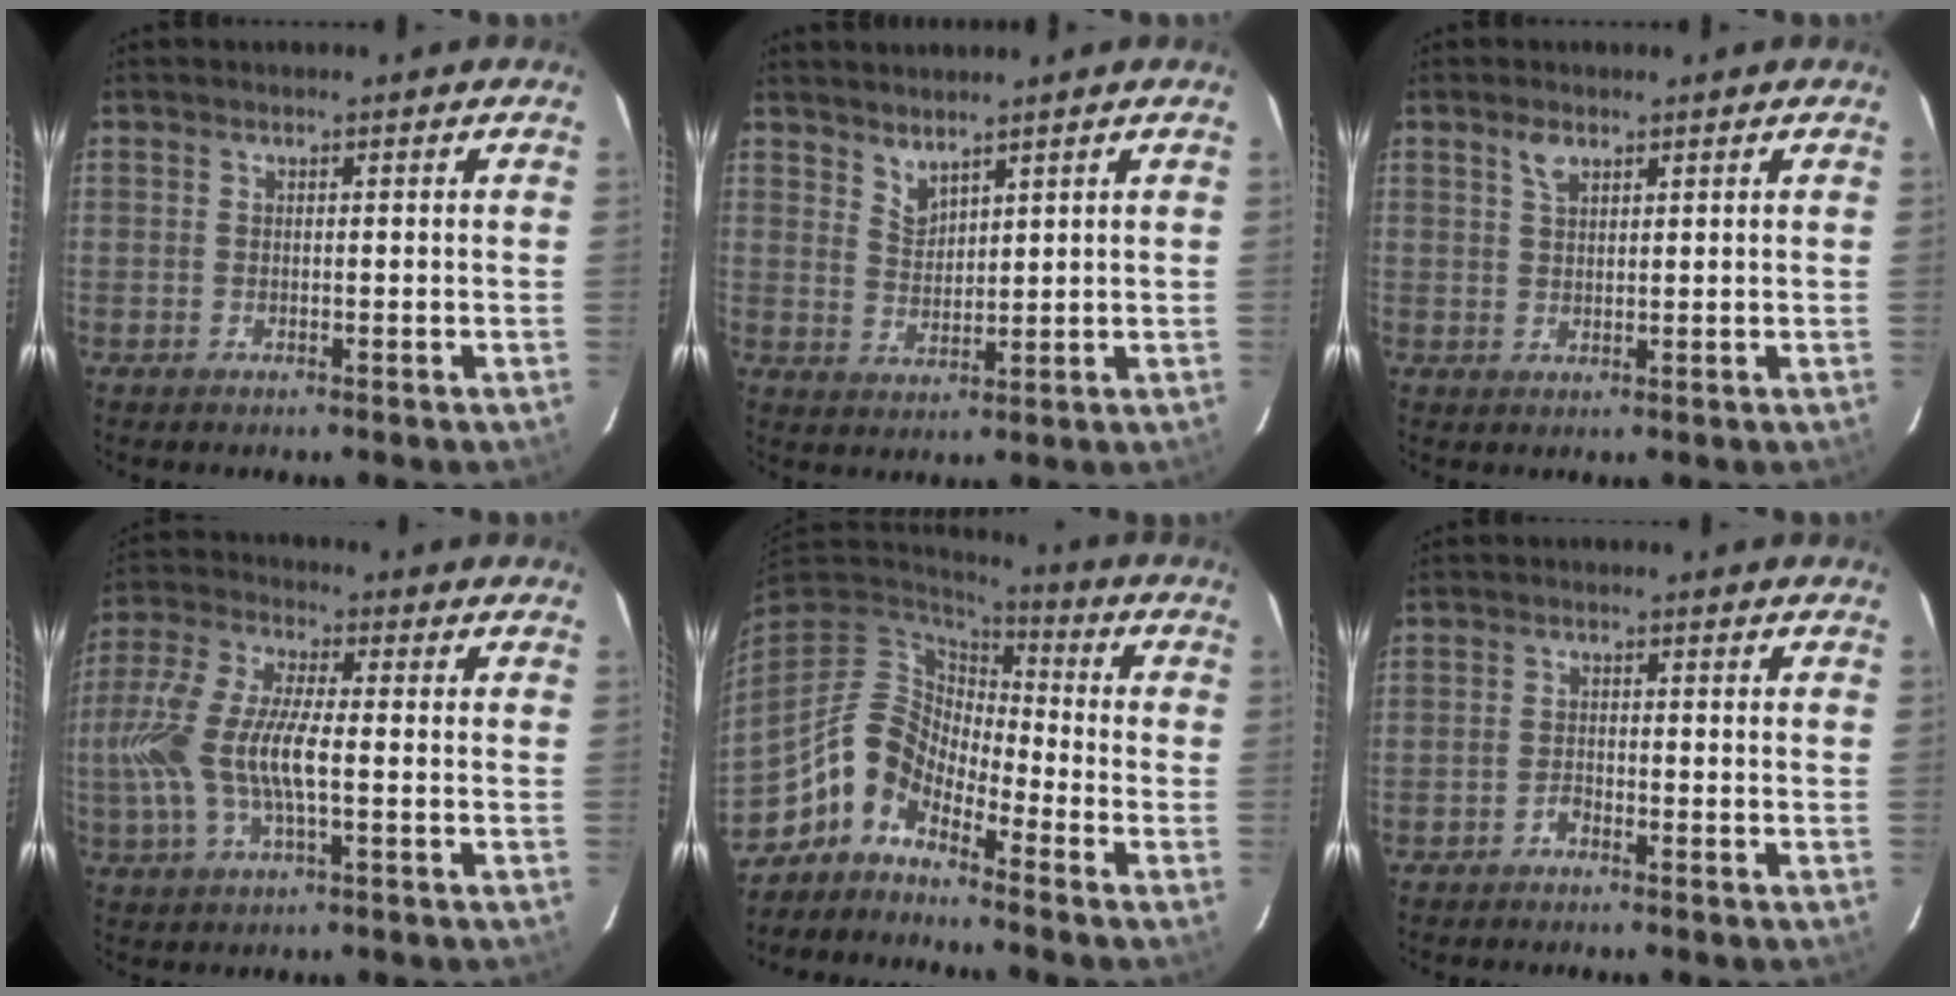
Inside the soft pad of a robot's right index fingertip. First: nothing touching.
{"total": 3.5, "force": [3.2, 1.0, 1.1], "torque": [-0.018, -0.005, 0.062]}
{"total": 2.5, "force": [1.6, 1.3, 1.4], "torque": [-0.025, 0.006, 0.032]}
{"total": 13.3, "force": [-1.7, 4.4, 12.4], "torque": [-0.269, 0.003, -0.036]}
{"total": 9.0, "force": [-6.4, 4.8, 4.0], "torque": [-0.077, 0.027, -0.144]}
{"total": 1.5, "force": [-1.3, 0.6, 0.5], "torque": [-0.011, 0.003, -0.025]}